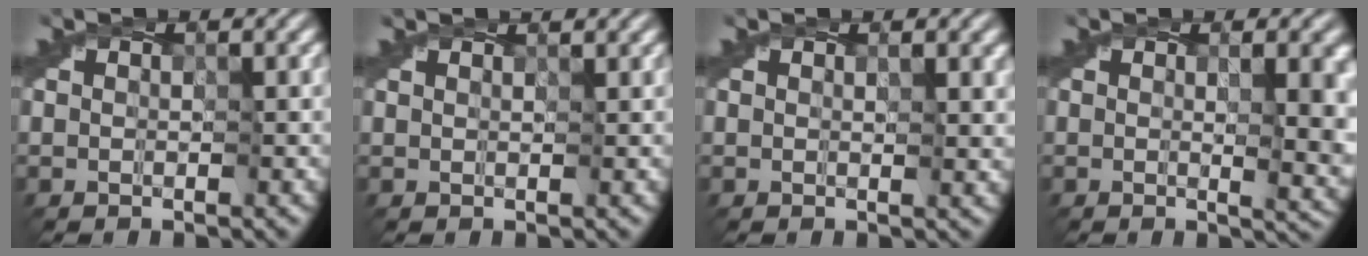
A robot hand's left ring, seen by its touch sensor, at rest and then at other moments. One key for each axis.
{"total": 1.1, "fx": 0.9, "fy": 0.1, "fz": 0.6, "tx": -0.006, "ty": 0.004, "tz": 0.006}
{"total": 1.4, "fx": 0.5, "fy": 0.2, "fz": 1.3, "tx": -0.018, "ty": 0.000, "tz": 0.003}
{"total": 7.8, "fx": 0.3, "fy": 3.2, "fz": 7.2, "tx": -0.081, "ty": -0.003, "tz": 0.003}